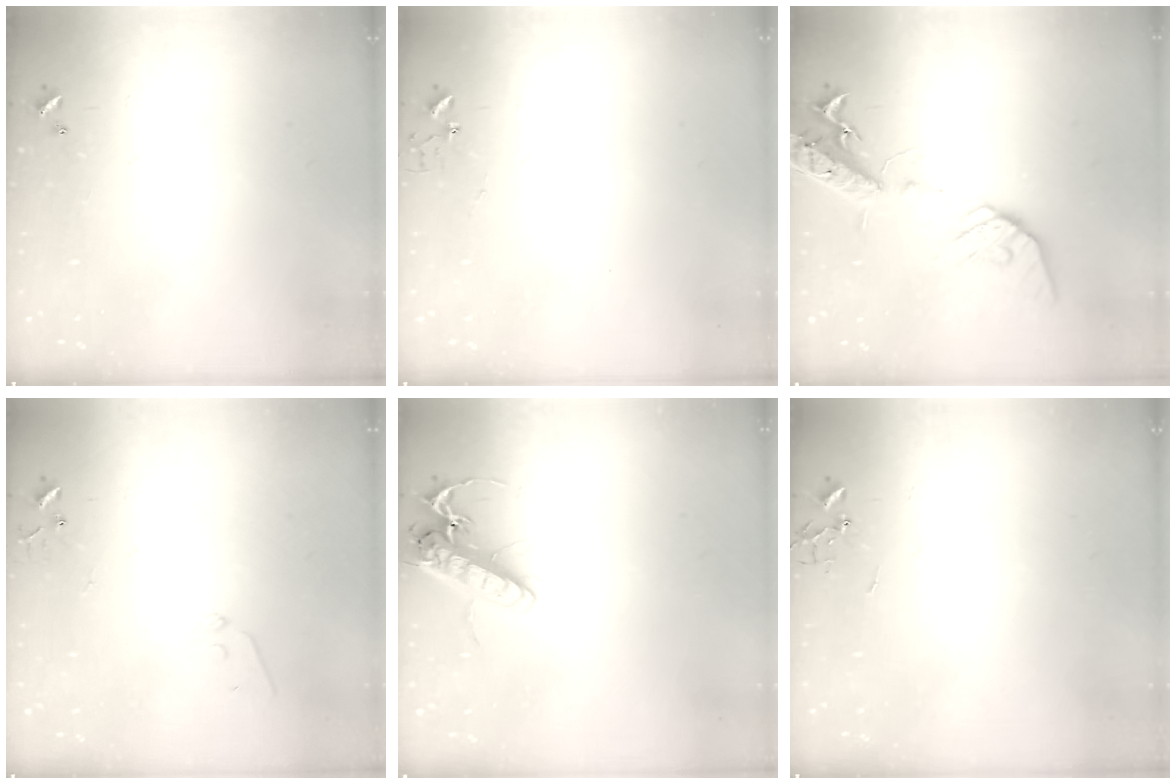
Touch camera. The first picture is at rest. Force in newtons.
{"total": 3.4, "press": 3.4, "slide": 0.3}
{"total": 17.5, "press": 17.1, "slide": 3.5}
{"total": 5.2, "press": 5.2, "slide": 0.5}
{"total": 13.8, "press": 13.6, "slide": 2.4}
{"total": 0.0}